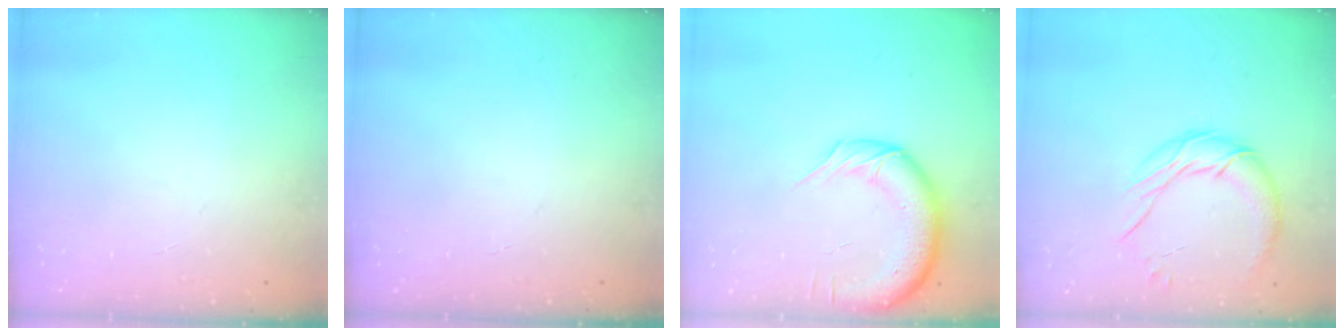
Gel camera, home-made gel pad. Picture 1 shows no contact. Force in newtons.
{"total": 0.0}
{"total": 11.4, "press": 11.0, "slide": 3.1}
{"total": 11.8, "press": 11.7, "slide": 0.8}